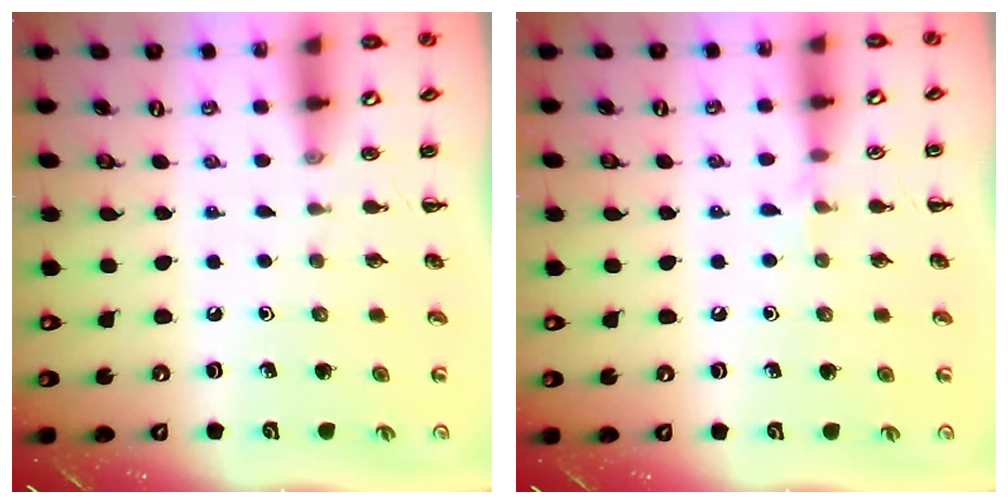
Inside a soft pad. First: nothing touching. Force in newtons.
{"total": 4.4, "press": 4.2, "slide": 1.4}